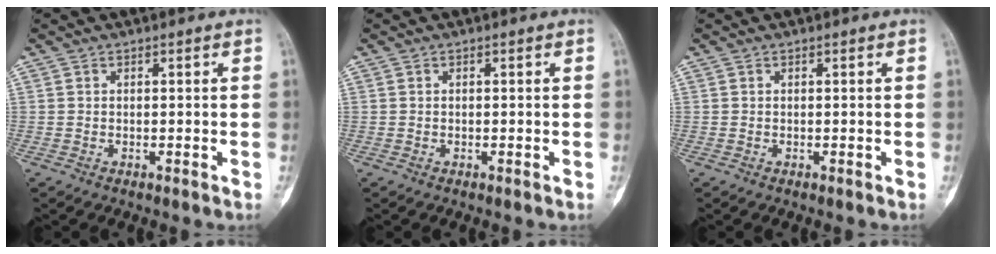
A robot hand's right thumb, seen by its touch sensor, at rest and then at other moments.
{"total": 0.0}
{"total": 0.0}